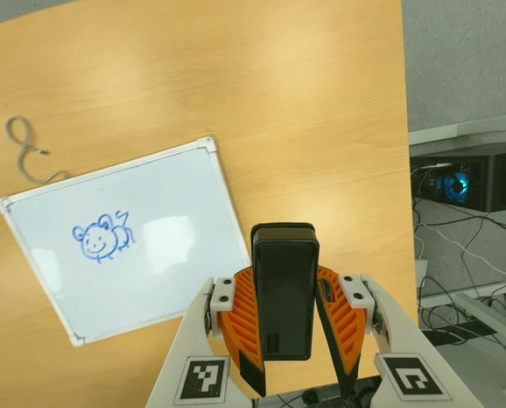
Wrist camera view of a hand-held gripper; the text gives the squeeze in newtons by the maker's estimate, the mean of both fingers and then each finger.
{"total": 9.0, "left": 7.1, "right": 10.8}